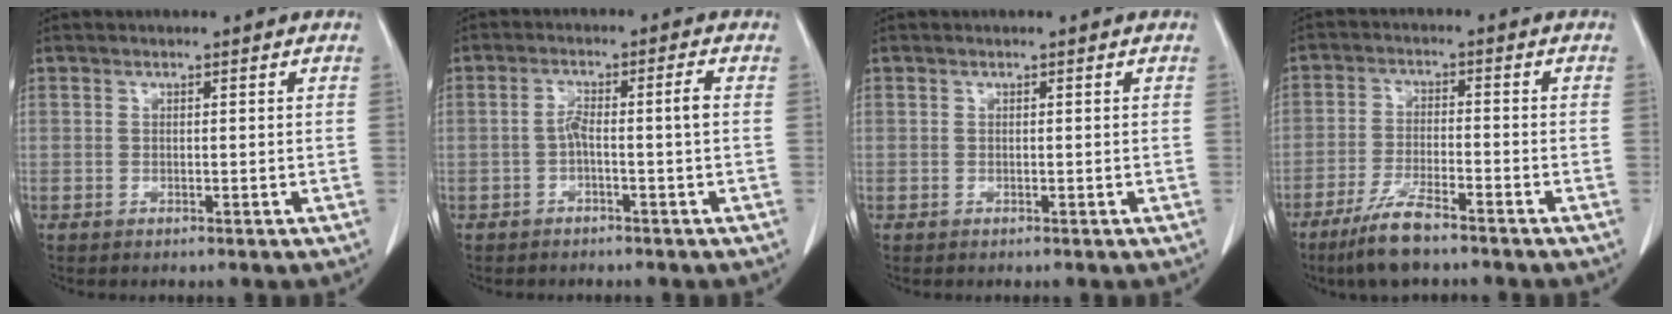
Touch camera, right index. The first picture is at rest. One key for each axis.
{"total": 3.6, "fx": -0.9, "fy": -0.2, "fz": 3.5, "tx": -0.066, "ty": 0.018, "tz": -0.013}
{"total": 0.0}
{"total": 7.3, "fx": -5.5, "fy": 0.9, "fz": 4.8, "tx": -0.100, "ty": -0.015, "tz": -0.103}